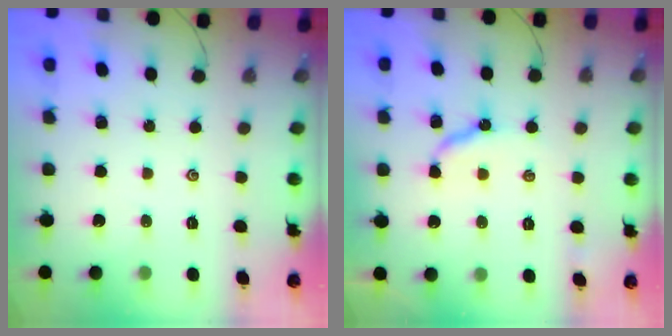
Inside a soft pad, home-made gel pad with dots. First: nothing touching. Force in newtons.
{"total": 8.2, "press": 8.2, "slide": 0.8}